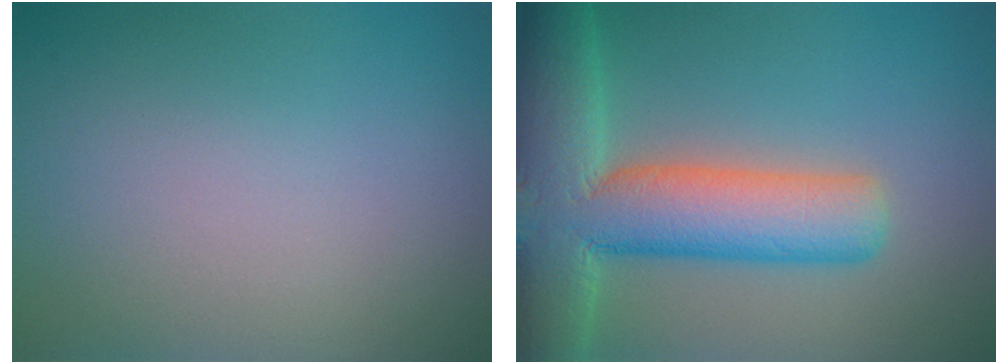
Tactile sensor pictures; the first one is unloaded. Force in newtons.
{"total": 11.0, "press": 10.9, "slide": 0.7}